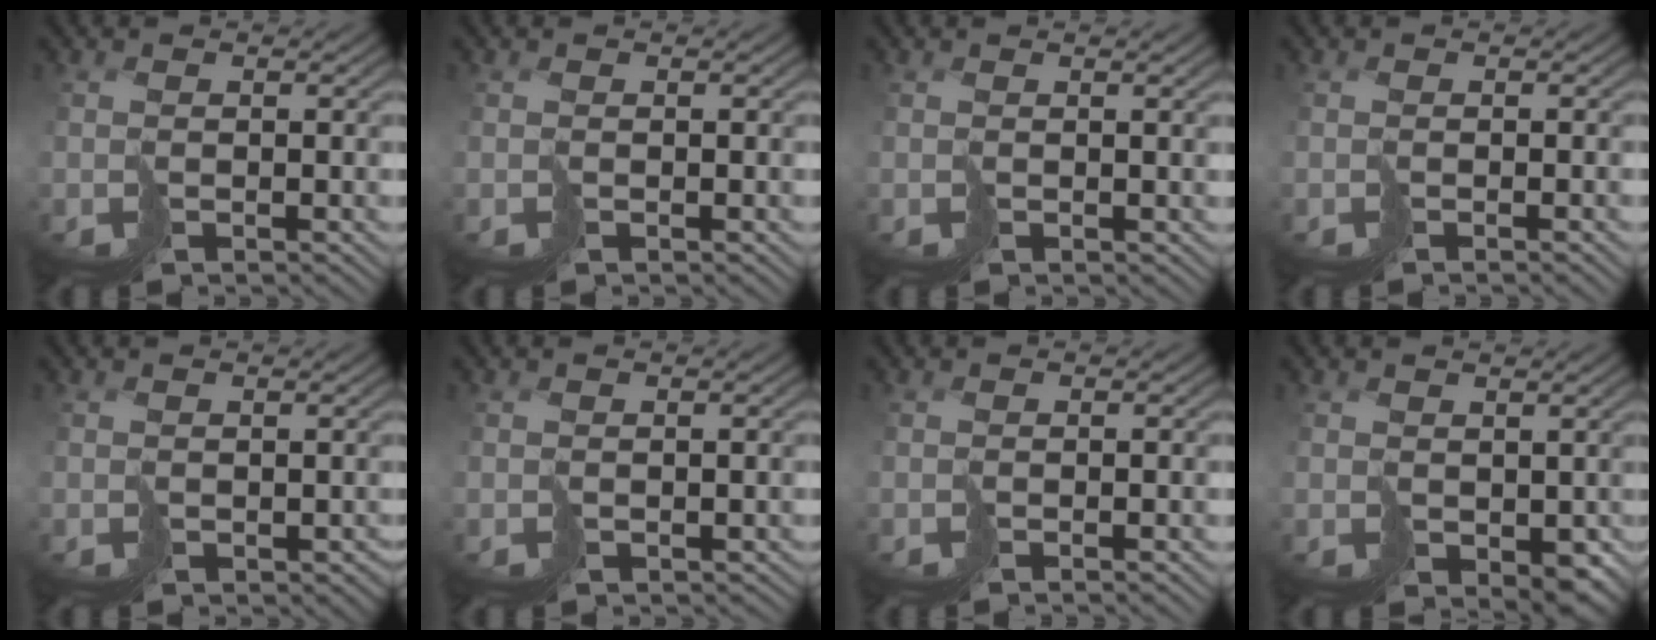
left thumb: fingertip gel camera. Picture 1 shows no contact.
{"total": 0.0}
{"total": 1.3, "force": [0.9, -0.2, 1.0], "torque": [-0.015, 0.004, 0.019]}
{"total": 0.9, "force": [-0.8, -0.3, 0.3], "torque": [-0.003, 0.003, -0.012]}
{"total": 0.9, "force": [-0.1, 0.8, 0.3], "torque": [-0.002, -0.004, -0.001]}
{"total": 1.0, "force": [-0.5, 0.7, 0.5], "torque": [-0.004, -0.003, -0.008]}
{"total": 1.1, "force": [-0.9, -0.3, 0.4], "torque": [-0.004, 0.003, -0.013]}
{"total": 2.9, "force": [0.4, 2.2, 1.9], "torque": [-0.039, -0.013, 0.015]}